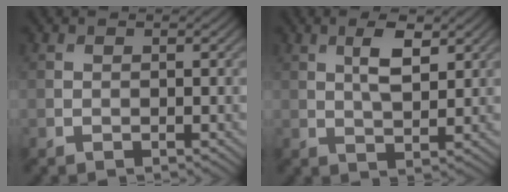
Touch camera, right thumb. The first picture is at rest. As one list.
[{"total": 4.6, "force": [1.9, 1.6, 3.9], "torque": [-0.080, -0.002, 0.036]}]